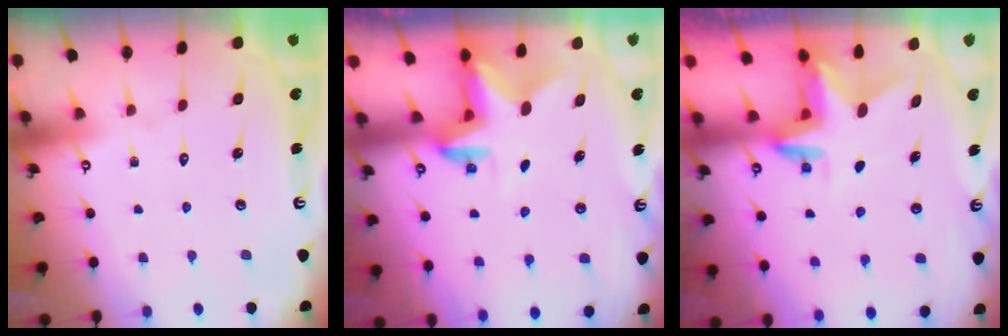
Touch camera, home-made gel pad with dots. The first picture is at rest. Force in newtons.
{"total": 2.5, "press": 2.4, "slide": 0.4}
{"total": 2.9, "press": 2.9, "slide": 0.2}